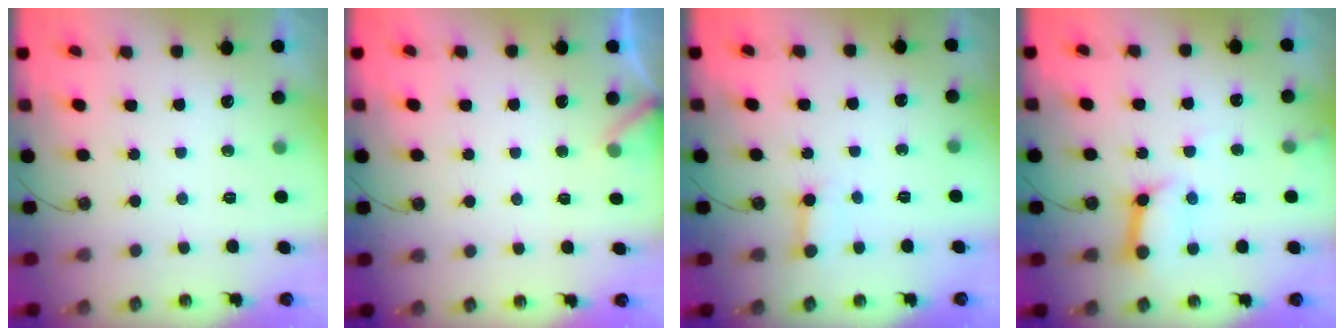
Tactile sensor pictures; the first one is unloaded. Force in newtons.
{"total": 4.0, "press": 4.0, "slide": 0.3}
{"total": 3.0, "press": 2.9, "slide": 0.5}
{"total": 9.8, "press": 9.7, "slide": 1.1}